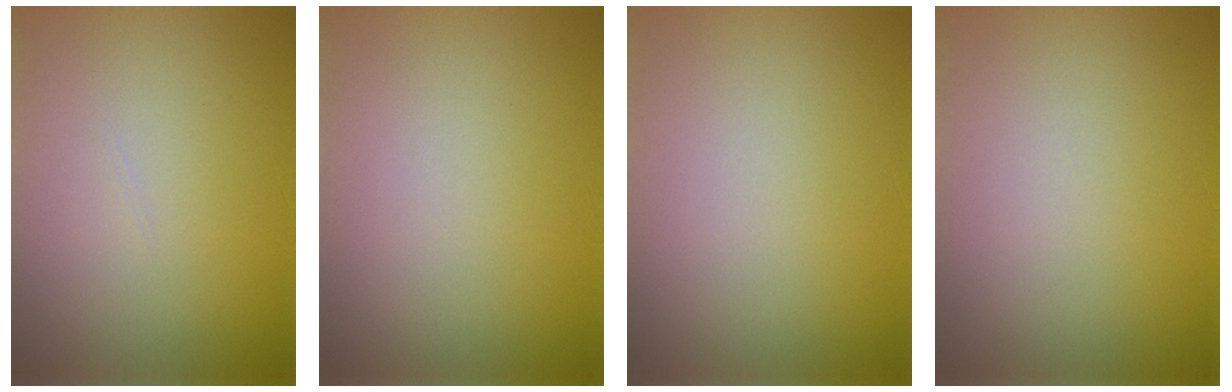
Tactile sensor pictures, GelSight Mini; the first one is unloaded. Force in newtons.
{"total": 0.0}
{"total": 0.0}
{"total": 0.0}